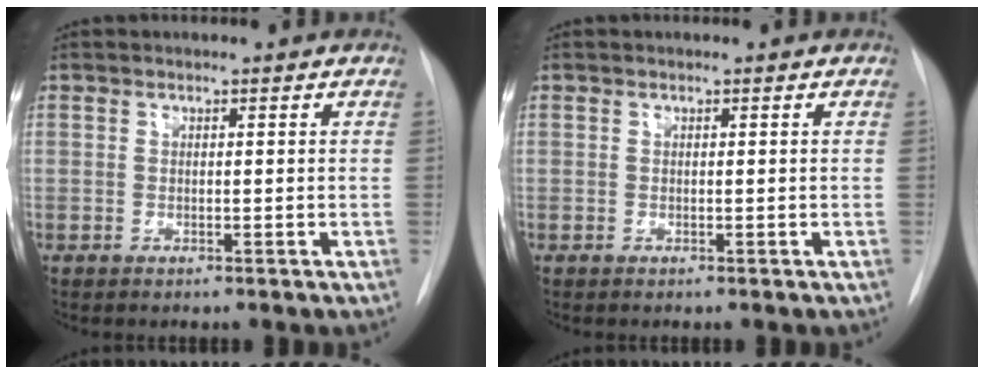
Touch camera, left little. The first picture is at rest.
{"total": 0.0}